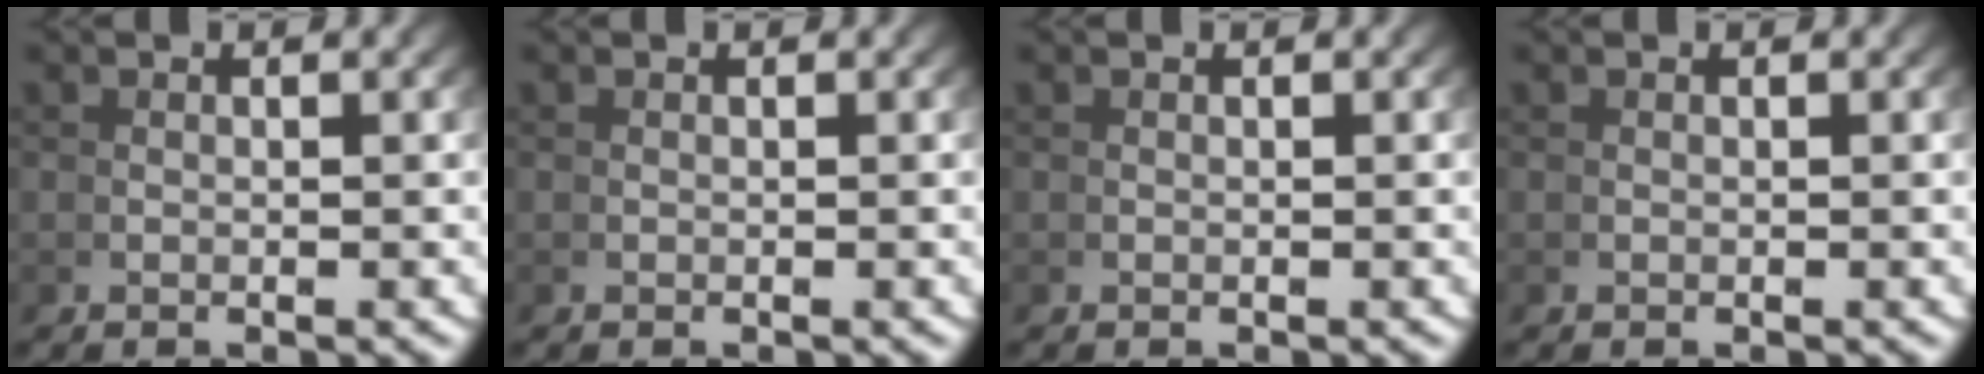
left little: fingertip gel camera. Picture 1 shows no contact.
{"total": 0.0}
{"total": 0.0}
{"total": 0.0}